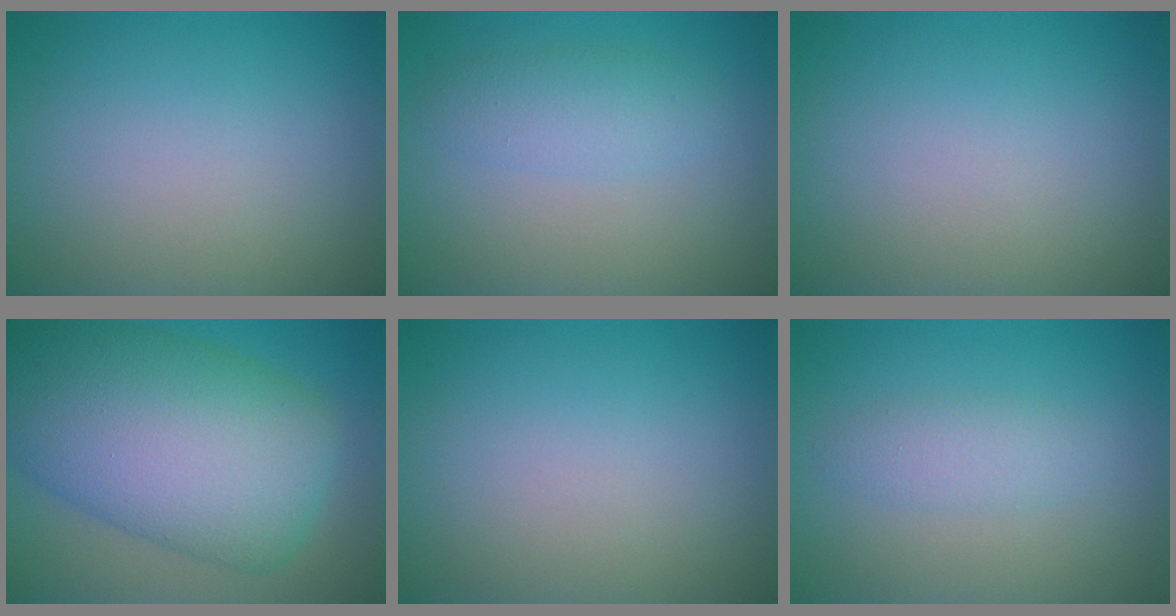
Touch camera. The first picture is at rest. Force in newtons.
{"total": 2.4, "press": 2.4, "slide": 0.0}
{"total": 0.0}
{"total": 14.0, "press": 14.0, "slide": 0.2}
{"total": 0.0}
{"total": 1.9, "press": 1.9, "slide": 0.1}